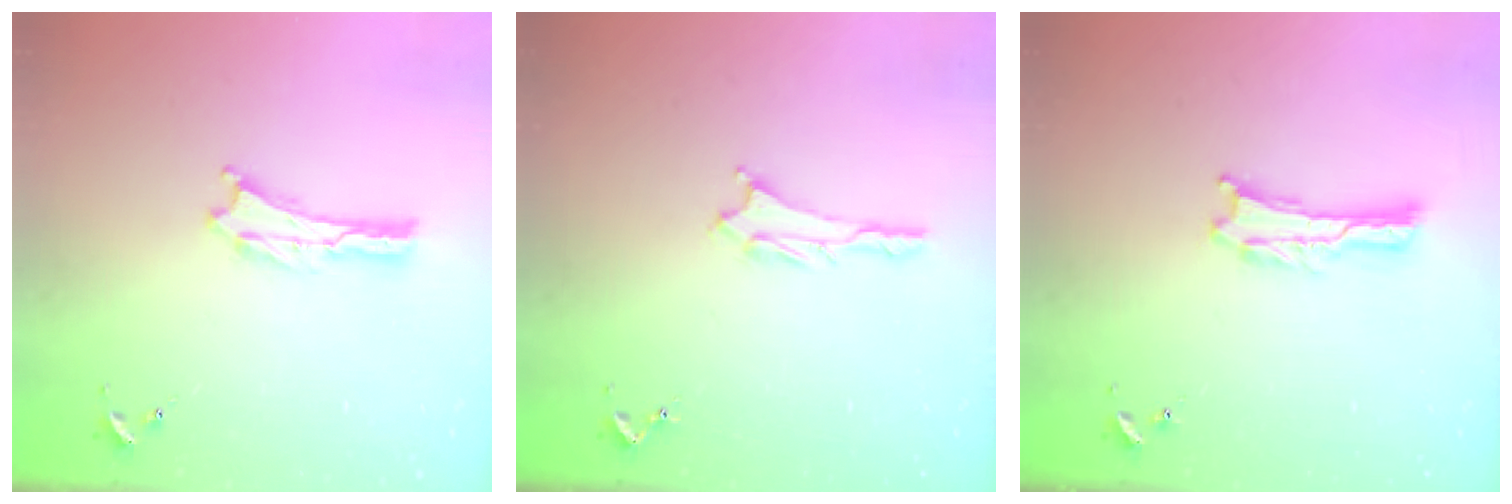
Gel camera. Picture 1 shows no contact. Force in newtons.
{"total": 1.2, "press": 1.2, "slide": 0.1}
{"total": 0.0}